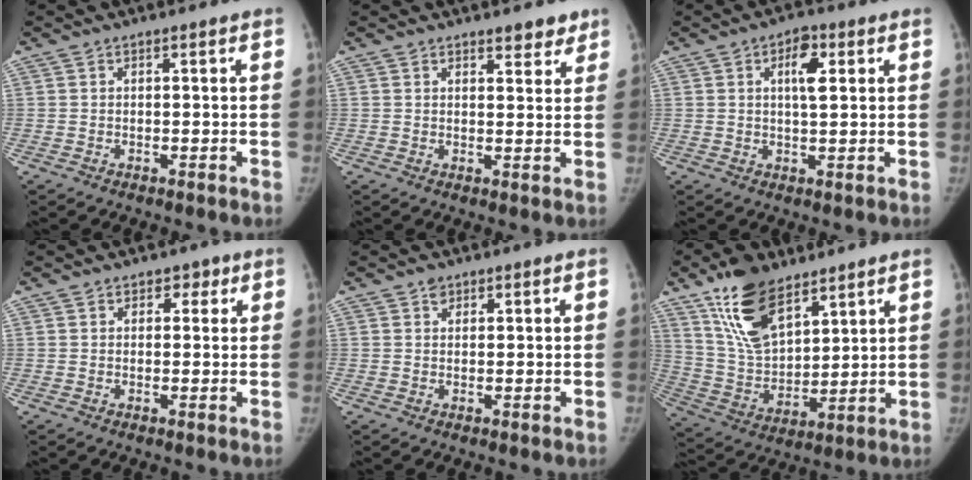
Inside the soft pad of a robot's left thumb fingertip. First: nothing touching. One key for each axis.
{"total": 3.6, "fx": 2.8, "fy": 1.8, "fz": 1.4, "tx": 0.011, "ty": -0.017, "tz": 0.037}
{"total": 5.5, "fx": 1.8, "fy": 2.5, "fz": 4.5, "tx": -0.060, "ty": -0.002, "tz": 0.026}
{"total": 2.5, "fx": 1.3, "fy": 2.1, "fz": 0.7, "tx": 0.018, "ty": -0.004, "tz": 0.010}
{"total": 1.8, "fx": 1.0, "fy": 1.4, "fz": 0.4, "tx": 0.008, "ty": -0.004, "tz": 0.012}
{"total": 15.9, "fx": 10.3, "fy": 7.8, "fz": 9.3, "tx": -0.137, "ty": -0.047, "tz": 0.204}